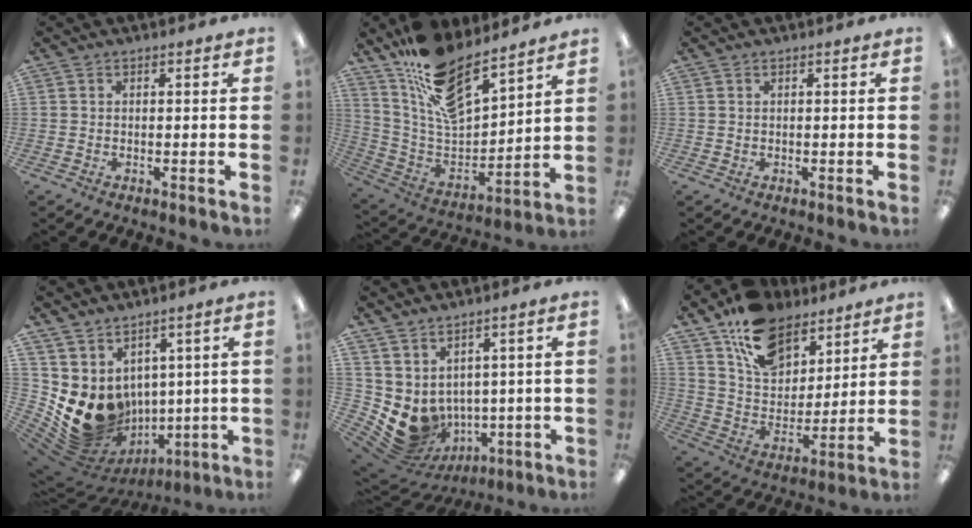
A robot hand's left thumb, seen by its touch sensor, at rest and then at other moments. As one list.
[{"total": 16.5, "force": [13.1, 5.7, 8.2], "torque": [-0.169, -0.085, 0.237]}, {"total": 0.0}, {"total": 12.9, "force": [0.7, 11.5, 5.8], "torque": [-0.129, -0.040, 0.027]}, {"total": 6.8, "force": [0.2, 6.2, 2.7], "torque": [-0.070, -0.034, 0.018]}, {"total": 15.7, "force": [10.9, 9.2, 6.7], "torque": [-0.124, -0.055, 0.206]}]